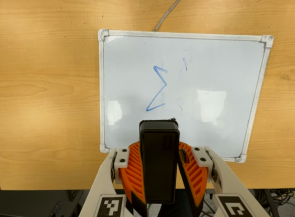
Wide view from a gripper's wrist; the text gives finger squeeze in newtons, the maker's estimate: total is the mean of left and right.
{"total": 9.8, "left": 8.8, "right": 10.8}